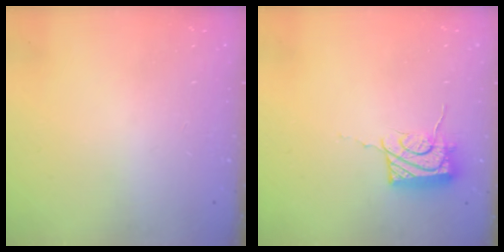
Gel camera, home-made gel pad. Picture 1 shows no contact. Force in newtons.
{"total": 12.2, "press": 12.0, "slide": 1.8}